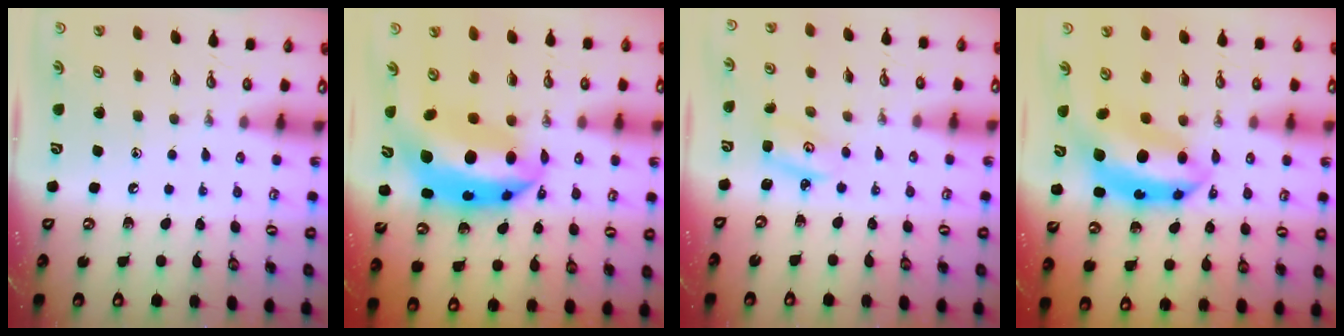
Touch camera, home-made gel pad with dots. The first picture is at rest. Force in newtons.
{"total": 12.5, "press": 12.4, "slide": 1.2}
{"total": 2.8, "press": 2.8, "slide": 0.2}
{"total": 9.6, "press": 9.5, "slide": 0.8}